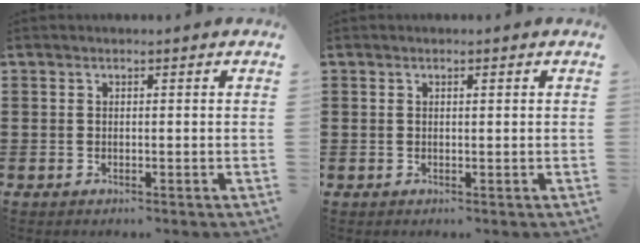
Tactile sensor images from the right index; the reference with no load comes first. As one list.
[{"total": 0.7, "force": [0.2, 0.1, 0.6], "torque": [-0.014, -0.001, 0.005]}]